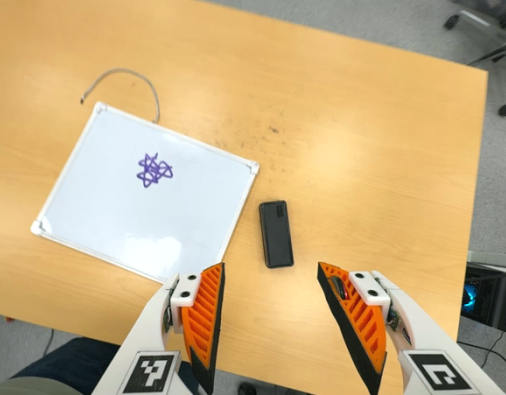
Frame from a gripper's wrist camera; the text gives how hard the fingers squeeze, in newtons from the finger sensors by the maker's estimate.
{"total": 0.0}